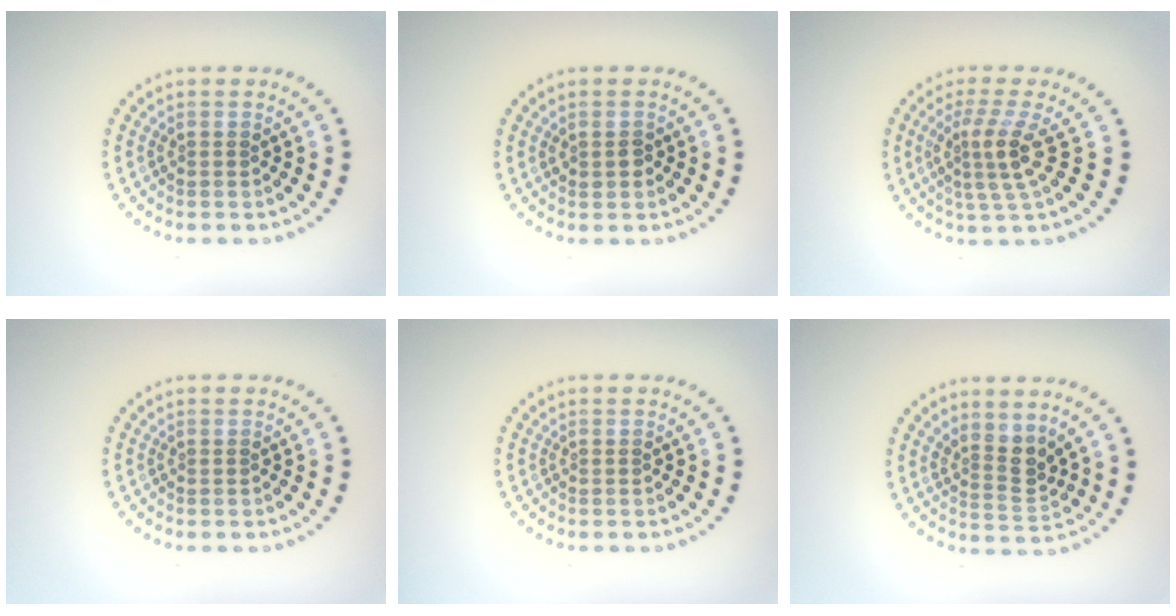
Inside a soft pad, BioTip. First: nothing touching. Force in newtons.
{"total": 1.3, "press": 1.3, "slide": 0.1}
{"total": 3.3, "press": 2.3, "slide": 2.4}
{"total": 0.0}
{"total": 0.0}
{"total": 2.8, "press": 2.0, "slide": 1.9}